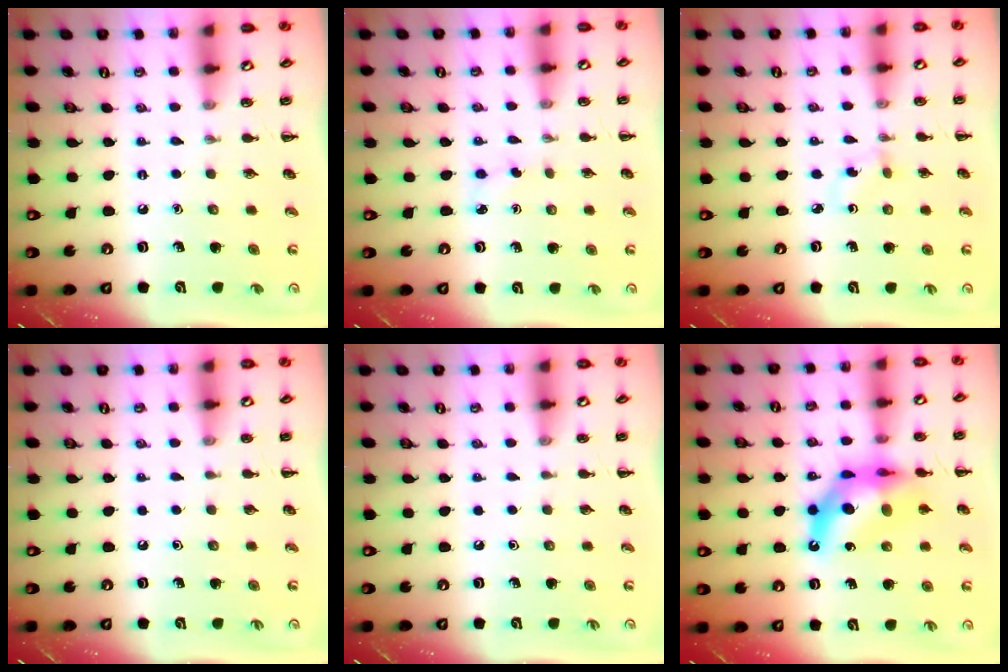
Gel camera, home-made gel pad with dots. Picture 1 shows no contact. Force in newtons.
{"total": 2.8, "press": 2.7, "slide": 0.8}
{"total": 1.9, "press": 1.6, "slide": 1.0}
{"total": 0.0}
{"total": 0.0}
{"total": 13.5, "press": 12.9, "slide": 4.0}